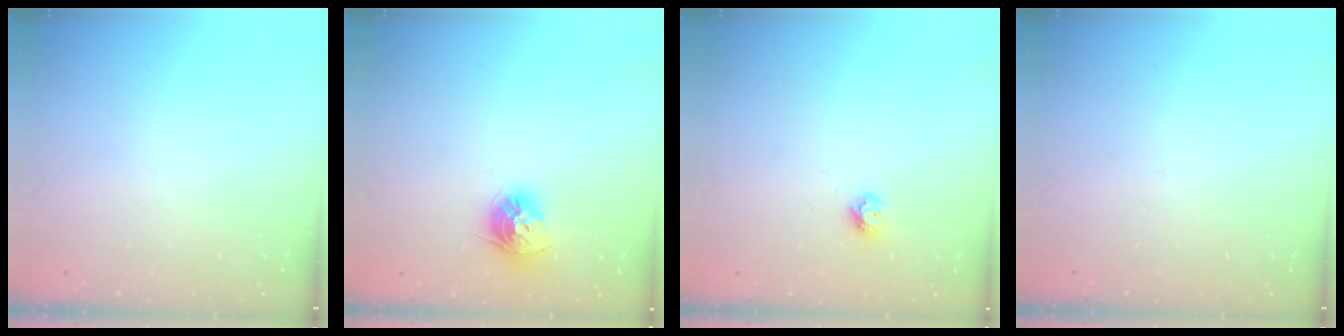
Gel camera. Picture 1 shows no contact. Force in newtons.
{"total": 10.6, "press": 10.6, "slide": 1.0}
{"total": 5.5, "press": 5.5, "slide": 0.3}
{"total": 0.0}